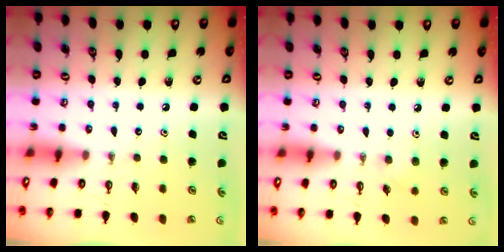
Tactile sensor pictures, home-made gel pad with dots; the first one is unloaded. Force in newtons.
{"total": 3.8, "press": 3.7, "slide": 0.8}